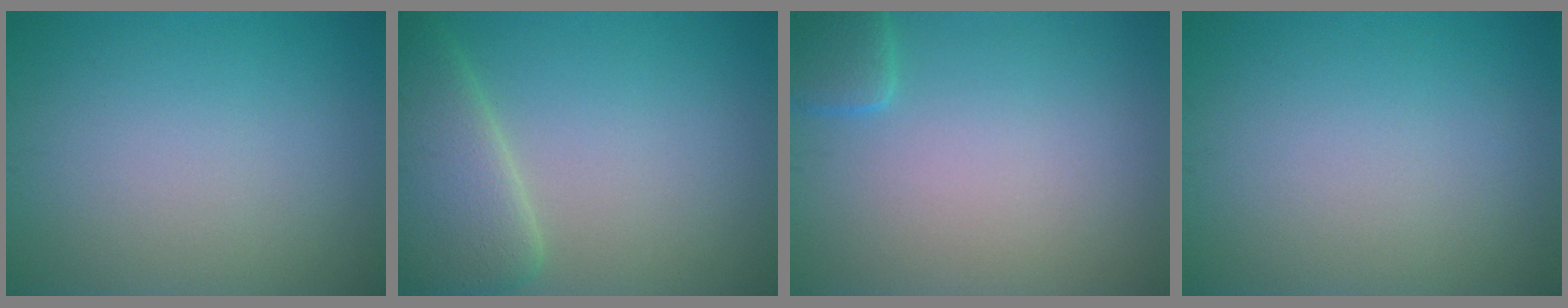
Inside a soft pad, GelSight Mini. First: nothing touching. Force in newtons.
{"total": 6.2, "press": 6.2, "slide": 0.2}
{"total": 2.0, "press": 2.0, "slide": 0.3}
{"total": 0.0}